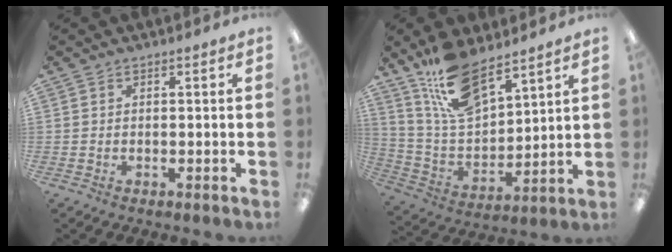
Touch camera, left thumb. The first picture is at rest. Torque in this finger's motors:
{"motor_torque": [0.29, 0.24, 0.69, -1.38, 0.05]}